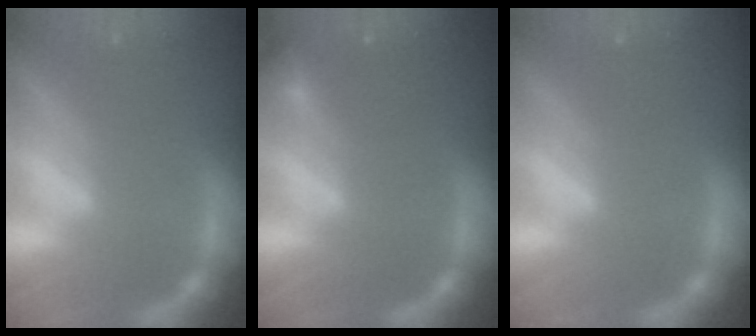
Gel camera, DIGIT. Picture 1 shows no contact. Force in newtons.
{"total": 0.9}
{"total": 0.0}